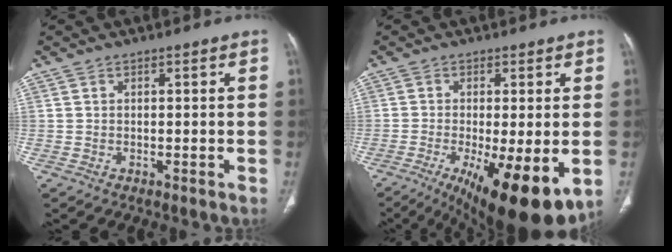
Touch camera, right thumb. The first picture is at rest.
{"total": 16.2, "force": [-5.5, 4.5, 14.5], "torque": [-0.199, -0.028, -0.072]}